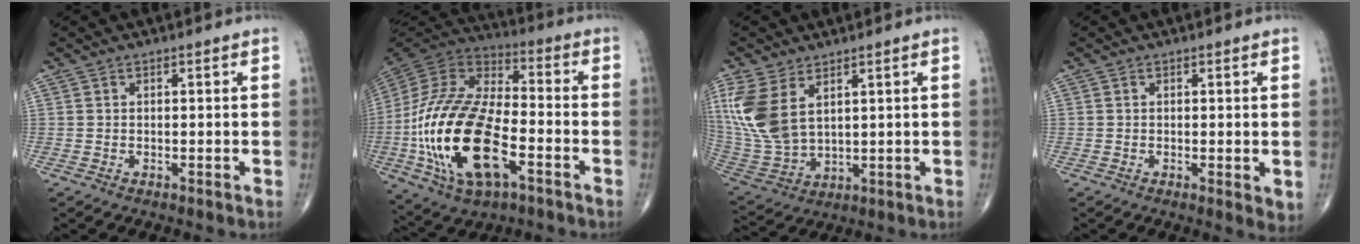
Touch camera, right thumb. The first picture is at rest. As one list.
[{"total": 26.4, "force": [-7.4, 13.1, 21.7], "torque": [-0.450, 0.017, -0.127]}, {"total": 14.0, "force": [5.3, 8.1, 10.1], "torque": [-0.231, -0.019, 0.125]}, {"total": 2.5, "force": [-0.1, 0.7, 2.4], "torque": [-0.032, -0.010, -0.003]}]